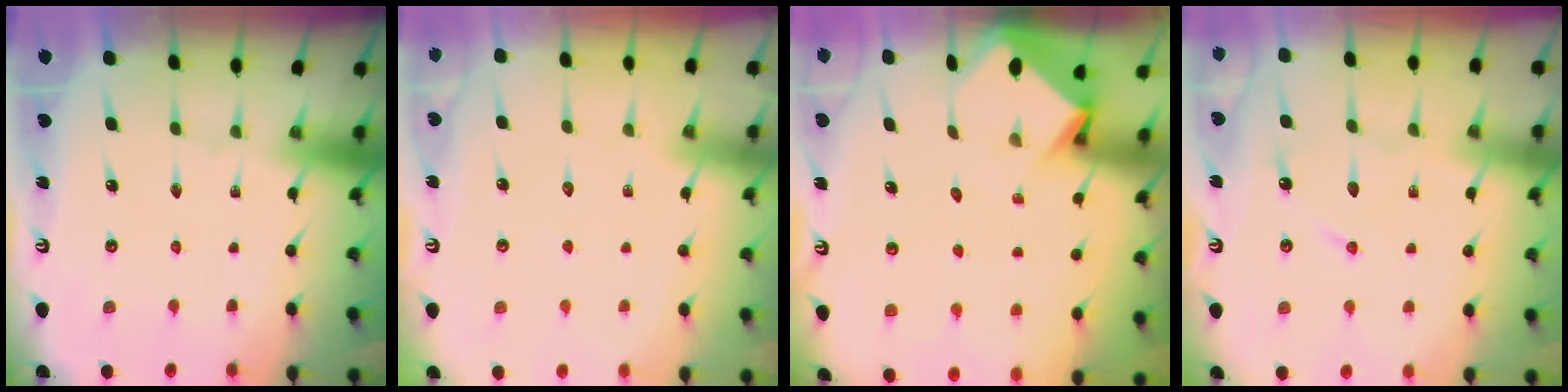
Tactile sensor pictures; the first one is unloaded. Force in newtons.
{"total": 2.5, "press": 2.4, "slide": 0.4}
{"total": 3.6, "press": 3.5, "slide": 0.2}
{"total": 7.0, "press": 7.0, "slide": 0.7}